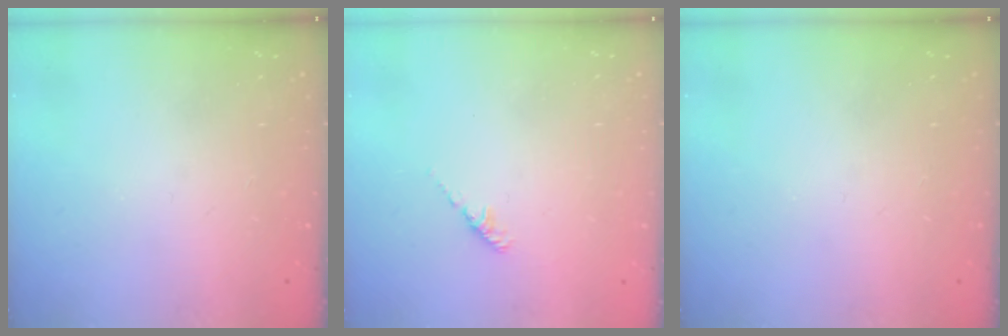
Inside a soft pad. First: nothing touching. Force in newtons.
{"total": 2.2, "press": 2.1, "slide": 0.6}
{"total": 0.0}